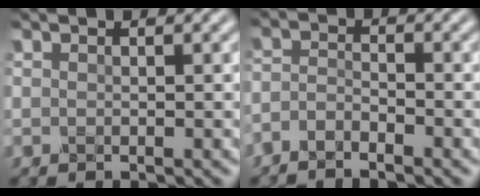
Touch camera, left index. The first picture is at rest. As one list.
[{"total": 2.1, "force": [-1.8, 0.6, 0.8], "torque": [-0.020, 0.001, -0.044]}]